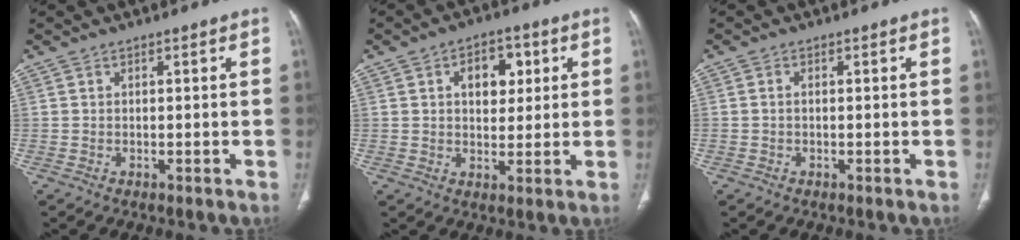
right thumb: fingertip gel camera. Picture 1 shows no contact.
{"total": 7.8, "force": [2.3, 5.1, 5.4], "torque": [-0.040, -0.003, 0.031]}
{"total": 0.6, "force": [-0.1, 0.3, 0.5], "torque": [-0.011, 0.001, -0.004]}